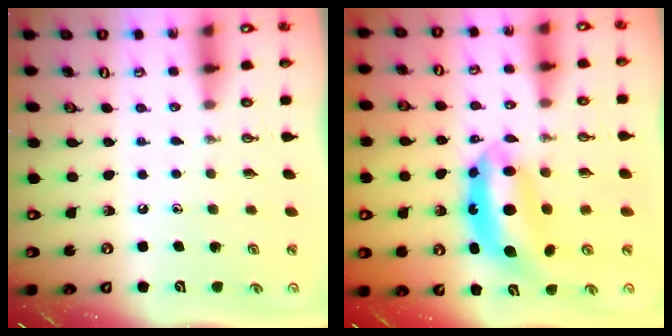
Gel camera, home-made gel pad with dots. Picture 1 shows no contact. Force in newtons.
{"total": 8.3, "press": 8.2, "slide": 1.1}